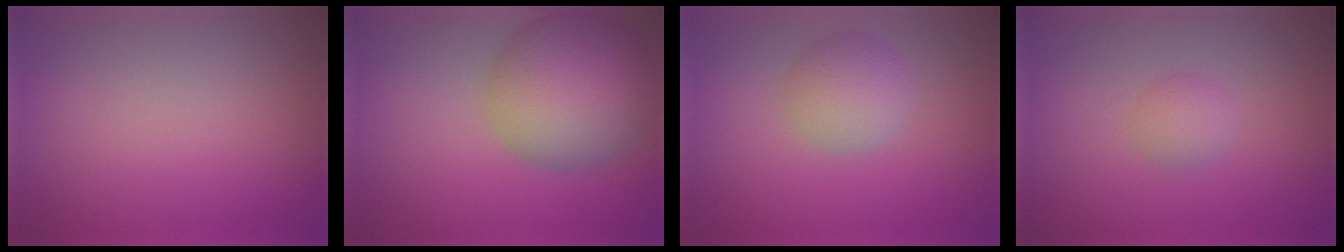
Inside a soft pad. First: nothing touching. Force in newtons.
{"total": 10.0, "press": 10.0, "slide": 0.5}
{"total": 3.4, "press": 3.4, "slide": 0.0}
{"total": 1.6, "press": 1.6, "slide": 0.0}